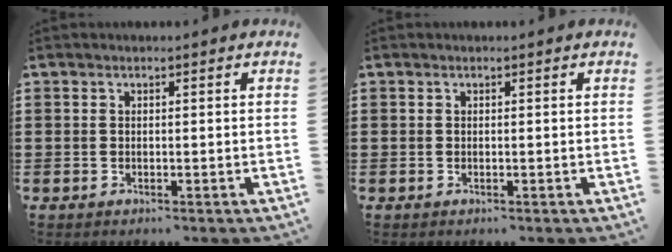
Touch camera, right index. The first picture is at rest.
{"total": 0.0}